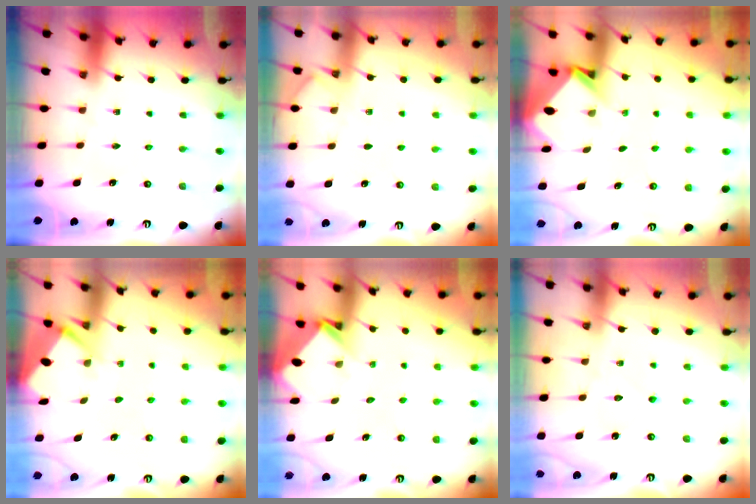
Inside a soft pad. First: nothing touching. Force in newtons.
{"total": 3.3, "press": 3.3, "slide": 0.4}
{"total": 2.9, "press": 2.9, "slide": 0.3}
{"total": 2.8, "press": 2.8, "slide": 0.2}
{"total": 3.9, "press": 3.9, "slide": 0.3}
{"total": 3.9, "press": 3.9, "slide": 0.2}